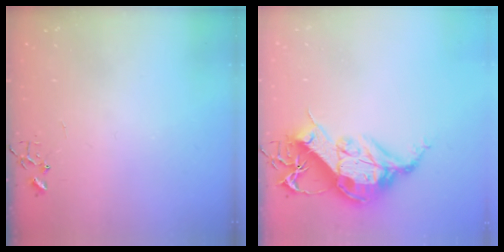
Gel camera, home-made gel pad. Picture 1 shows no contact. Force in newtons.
{"total": 21.1, "press": 21.1, "slide": 1.5}